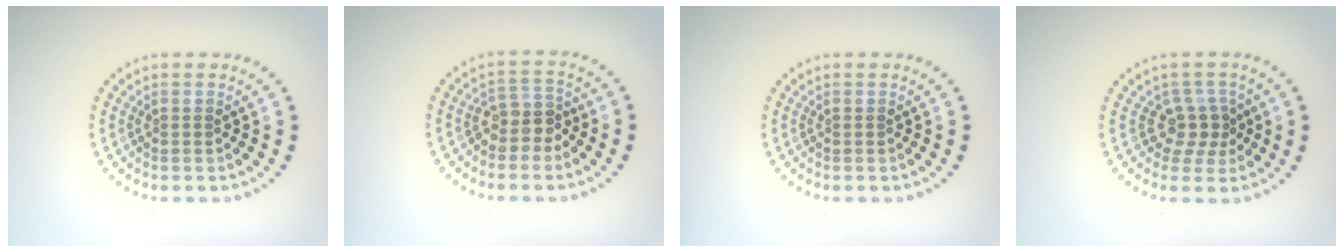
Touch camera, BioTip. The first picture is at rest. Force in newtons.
{"total": 2.5, "press": 2.1, "slide": 1.5}
{"total": 0.0}
{"total": 2.5, "press": 1.8, "slide": 1.7}